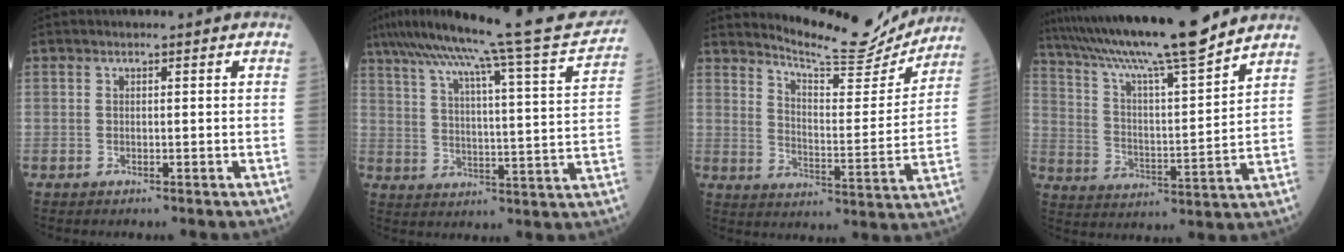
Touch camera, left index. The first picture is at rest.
{"total": 23.7, "force": [20.7, -0.3, 11.7], "torque": [-0.192, -0.015, 0.279]}
{"total": 14.0, "force": [13.7, 1.1, 2.7], "torque": [-0.045, -0.037, 0.189]}
{"total": 19.5, "force": [16.5, -0.1, 10.3], "torque": [-0.183, 0.006, 0.270]}